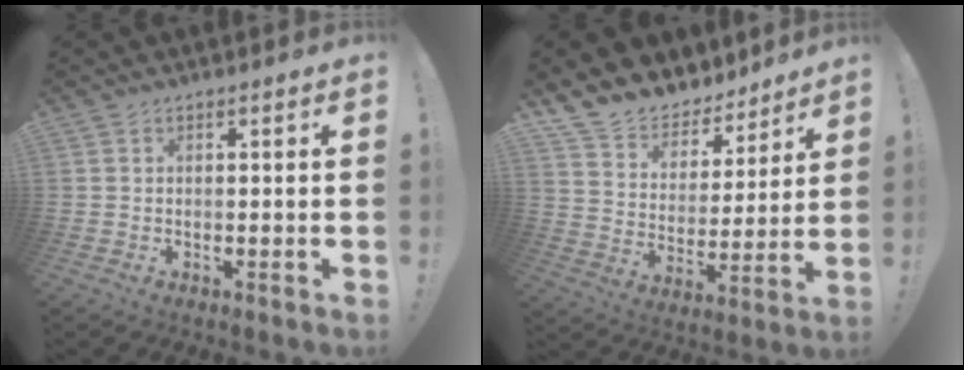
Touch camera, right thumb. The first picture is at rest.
{"total": 10.8, "force": [9.4, 5.2, 1.3], "torque": [-0.043, -0.087, 0.176]}